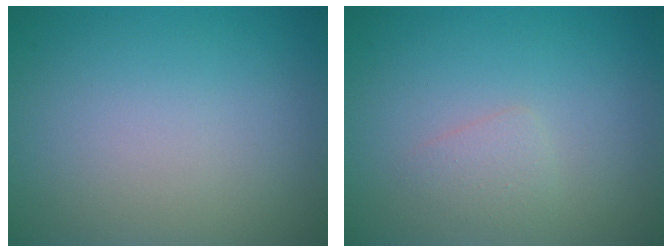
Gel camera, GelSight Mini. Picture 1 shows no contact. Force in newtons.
{"total": 1.2, "press": 1.2, "slide": 0.0}